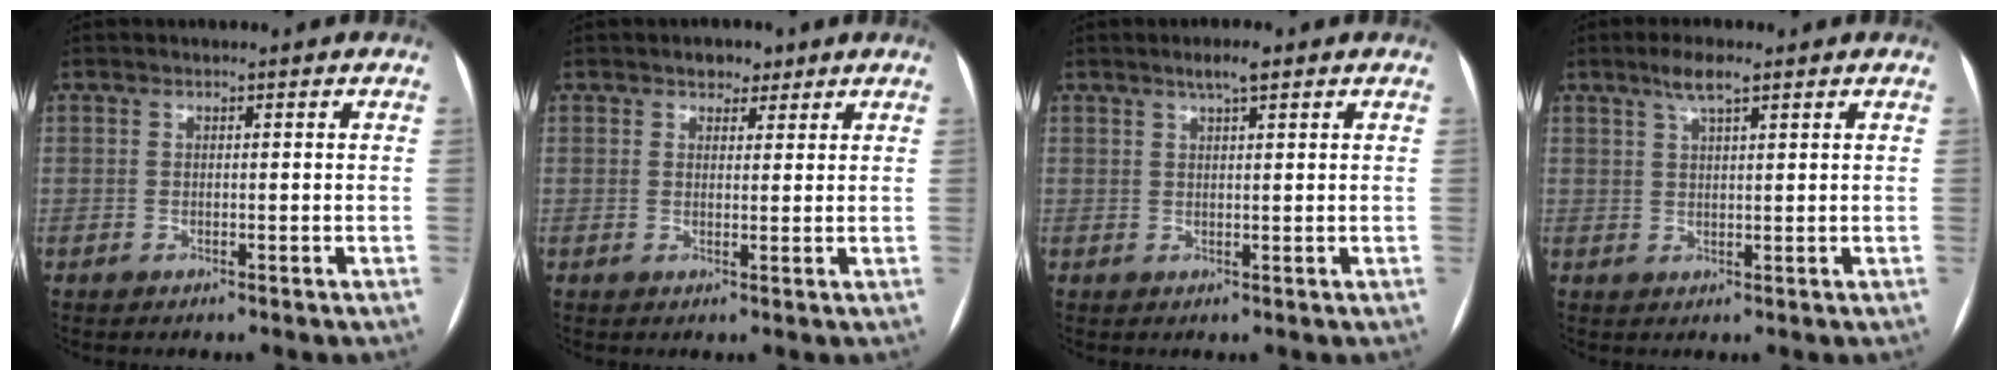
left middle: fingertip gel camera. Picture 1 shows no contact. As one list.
[{"total": 2.7, "force": [1.9, 1.7, 1.0], "torque": [-0.010, 0.004, 0.025]}, {"total": 2.8, "force": [1.8, 0.3, 2.1], "torque": [-0.040, 0.007, 0.030]}, {"total": 3.8, "force": [2.5, 0.5, 2.8], "torque": [-0.057, 0.008, 0.048]}]